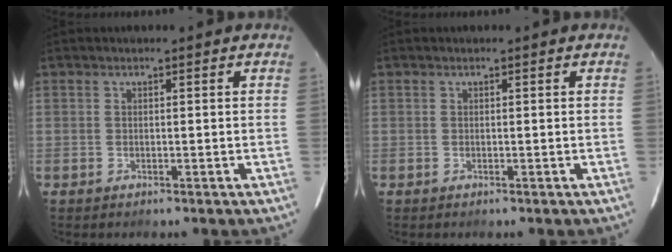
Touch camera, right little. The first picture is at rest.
{"total": 0.0}